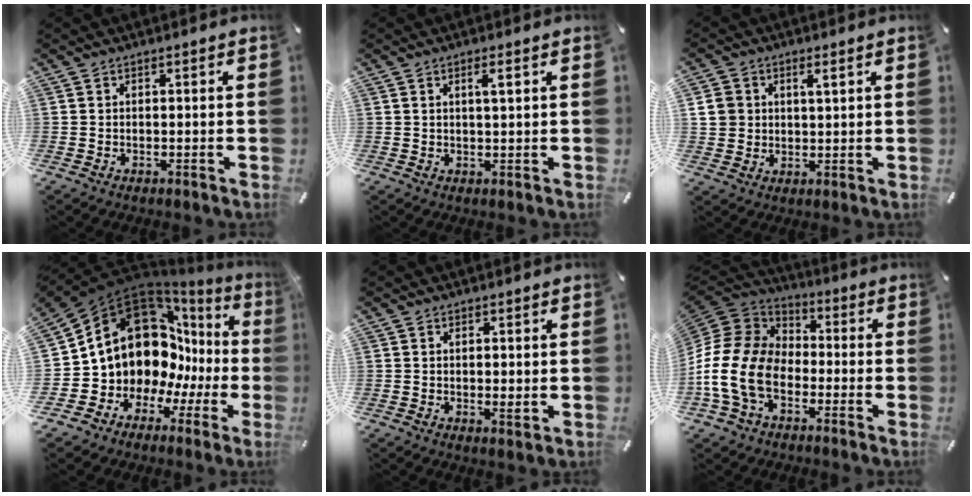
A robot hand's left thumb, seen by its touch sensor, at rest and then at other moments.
{"total": 2.8, "force": [1.0, 0.6, 2.5], "torque": [-0.050, 0.005, 0.015]}
{"total": 5.3, "force": [1.8, 4.4, 2.2], "torque": [-0.048, 0.000, 0.029]}
{"total": 17.0, "force": [4.9, 13.5, 9.0], "torque": [-0.160, -0.064, 0.105]}
{"total": 1.7, "force": [0.6, 0.6, 1.5], "torque": [-0.030, -0.002, 0.011]}
{"total": 16.6, "force": [-6.1, 11.8, 9.9], "torque": [-0.220, 0.030, -0.113]}